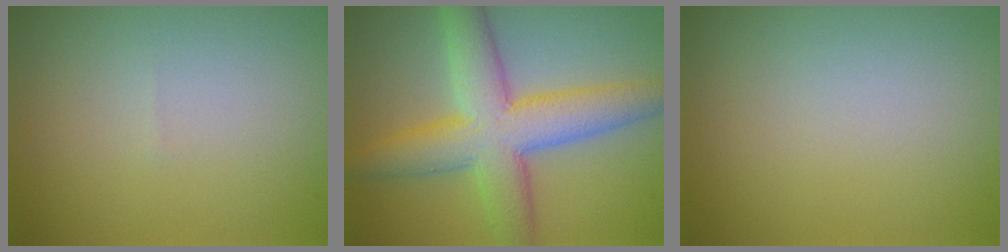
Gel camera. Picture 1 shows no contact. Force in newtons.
{"total": 7.9, "press": 7.9, "slide": 0.4}
{"total": 0.0}